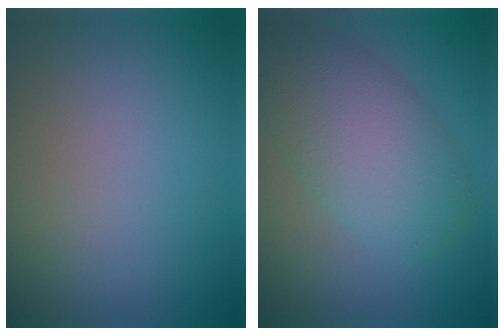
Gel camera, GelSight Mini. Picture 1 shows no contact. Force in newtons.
{"total": 7.6, "press": 7.6, "slide": 0.3}